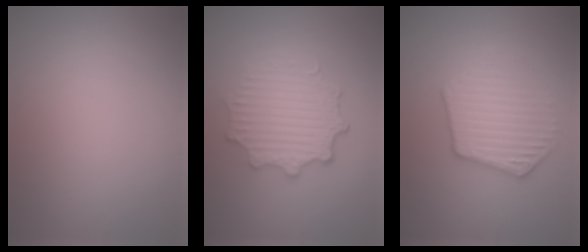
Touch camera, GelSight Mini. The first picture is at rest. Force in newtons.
{"total": 5.0, "press": 3.9, "slide": 3.2}
{"total": 3.4, "press": 3.1, "slide": 1.4}